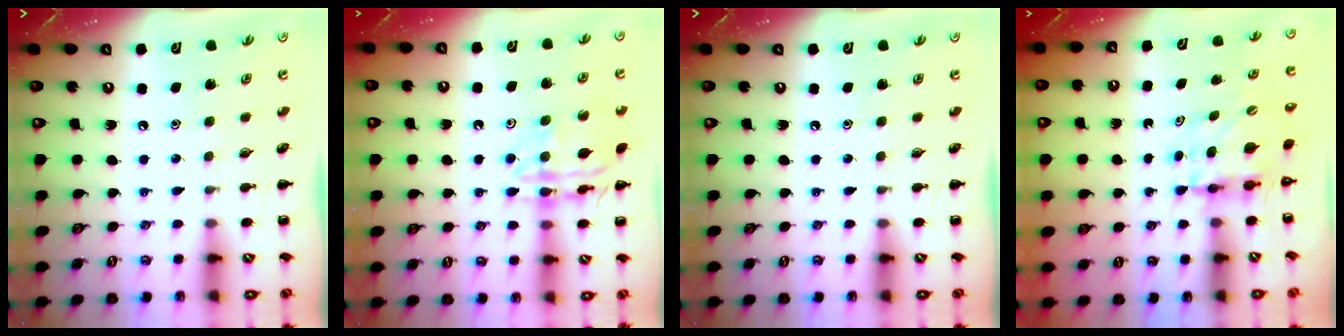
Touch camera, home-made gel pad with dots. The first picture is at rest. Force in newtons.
{"total": 13.8, "press": 13.8, "slide": 1.2}
{"total": 0.0}
{"total": 4.9, "press": 4.9, "slide": 0.1}